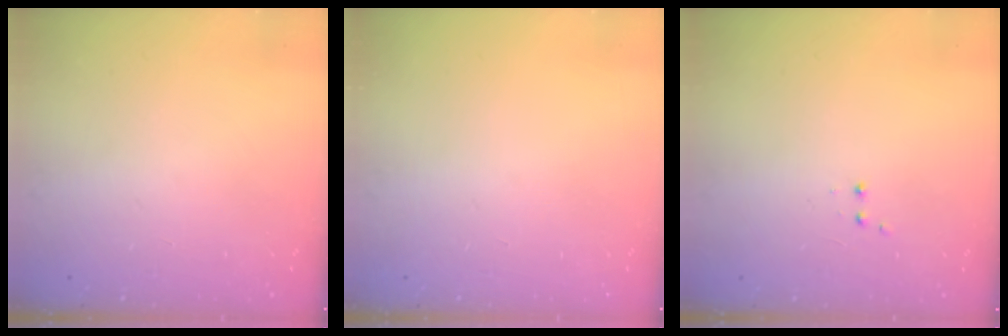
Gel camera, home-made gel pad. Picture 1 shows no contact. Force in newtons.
{"total": 0.0}
{"total": 2.0, "press": 1.8, "slide": 0.9}